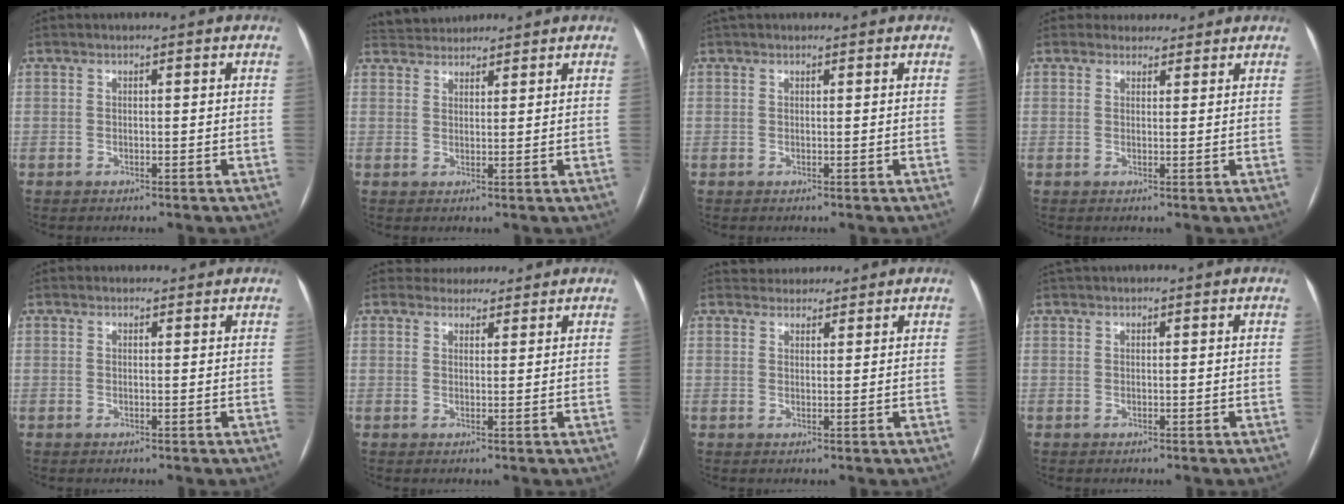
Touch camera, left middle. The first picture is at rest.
{"total": 4.9, "force": [4.6, 1.4, 0.5], "torque": [-0.010, 0.033, 0.081]}
{"total": 1.9, "force": [1.7, 0.7, 0.6], "torque": [-0.011, 0.032, 0.027]}
{"total": 3.2, "force": [2.8, 1.5, -0.2], "torque": [0.009, 0.010, 0.034]}
{"total": 1.4, "force": [1.3, 0.6, -0.1], "torque": [-0.003, 0.008, 0.015]}
{"total": 4.4, "force": [4.0, 1.8, 0.0], "torque": [0.006, 0.011, 0.053]}
{"total": 4.3, "force": [3.9, 1.6, 0.2], "torque": [0.001, 0.020, 0.058]}
{"total": 2.0, "force": [1.9, 0.4, 0.7], "torque": [-0.012, 0.034, 0.034]}